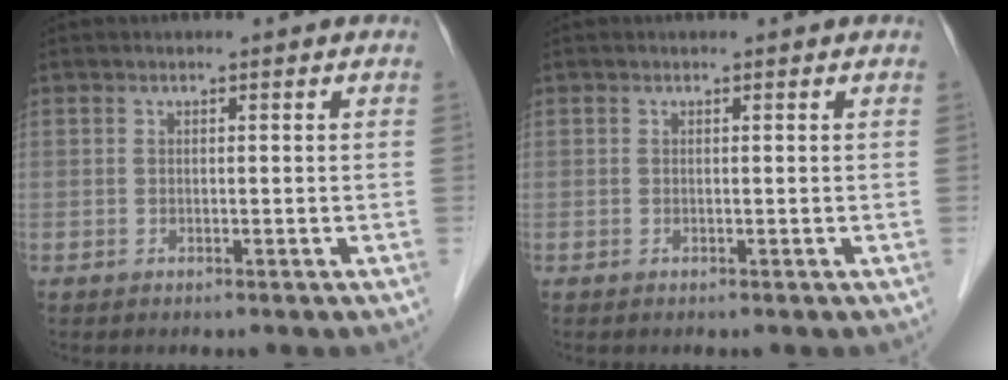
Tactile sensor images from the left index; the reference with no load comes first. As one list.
[{"total": 0.0}]